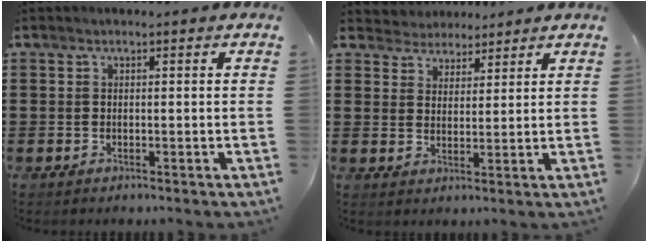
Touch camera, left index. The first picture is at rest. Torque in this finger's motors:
{"motor_torque": [2.14, 0.00, 0.18, 0.02]}